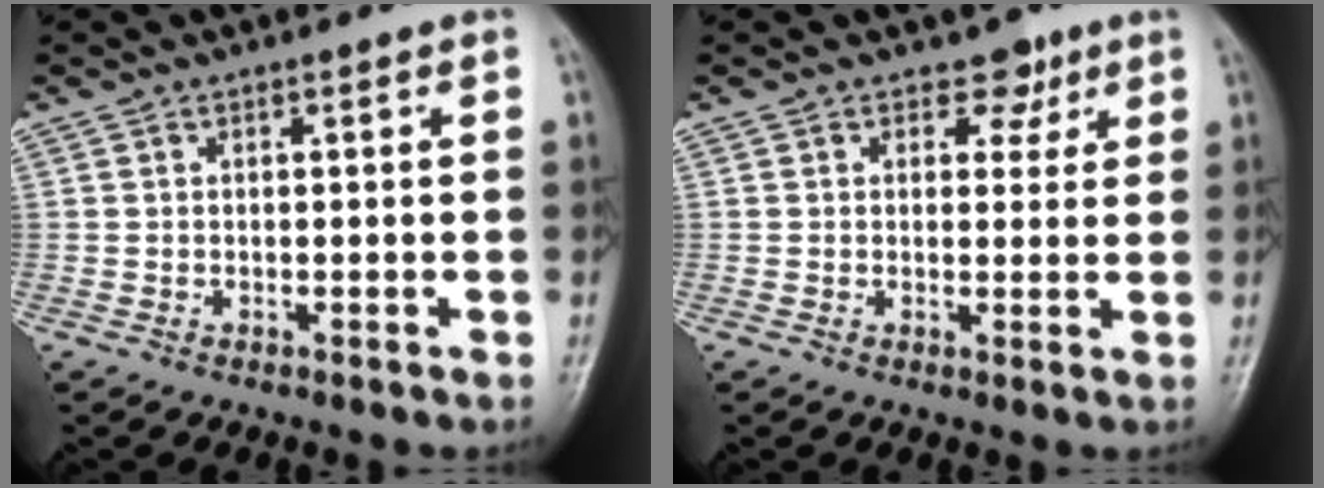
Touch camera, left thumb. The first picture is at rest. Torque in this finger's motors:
{"motor_torque": [0.23, 0.20, -0.22, -0.21, 0.01]}